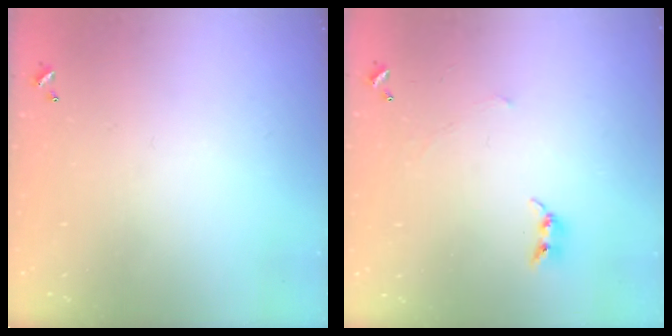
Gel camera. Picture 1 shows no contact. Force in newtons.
{"total": 2.4, "press": 2.3, "slide": 0.4}